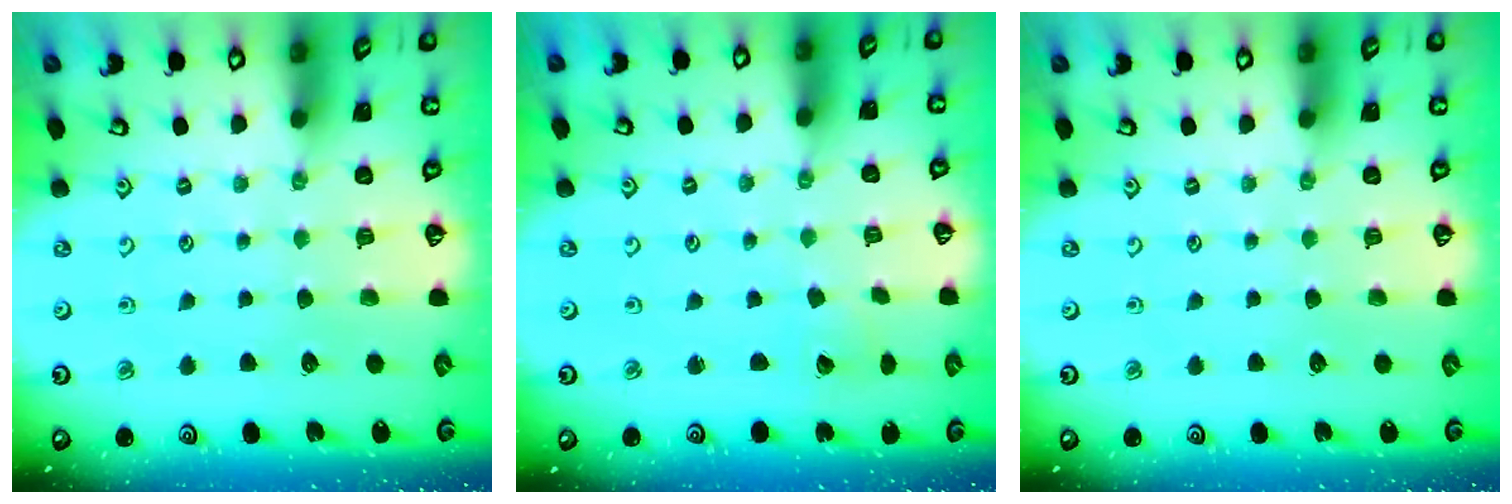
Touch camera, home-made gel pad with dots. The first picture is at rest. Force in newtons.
{"total": 1.6, "press": 1.6, "slide": 0.1}
{"total": 0.0}